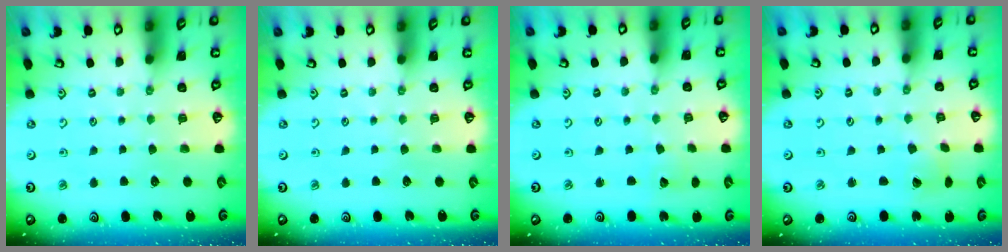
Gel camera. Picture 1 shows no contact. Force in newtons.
{"total": 0.0}
{"total": 2.5, "press": 2.5, "slide": 0.4}
{"total": 2.5, "press": 2.5, "slide": 0.4}